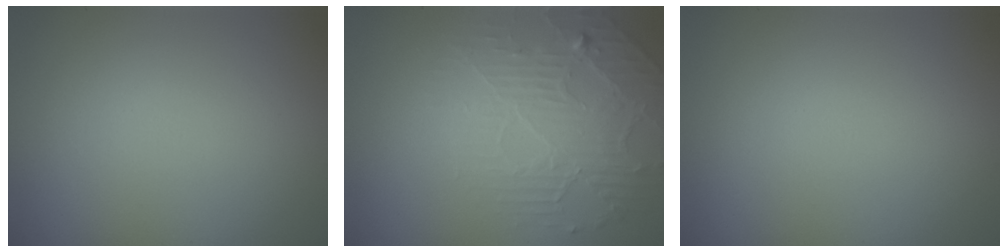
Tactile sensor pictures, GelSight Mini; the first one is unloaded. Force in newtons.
{"total": 2.6, "press": 2.0, "slide": 1.7}
{"total": 0.0}